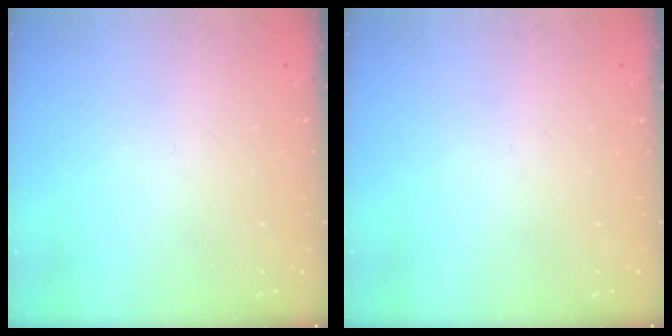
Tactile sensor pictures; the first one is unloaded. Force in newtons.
{"total": 0.0}